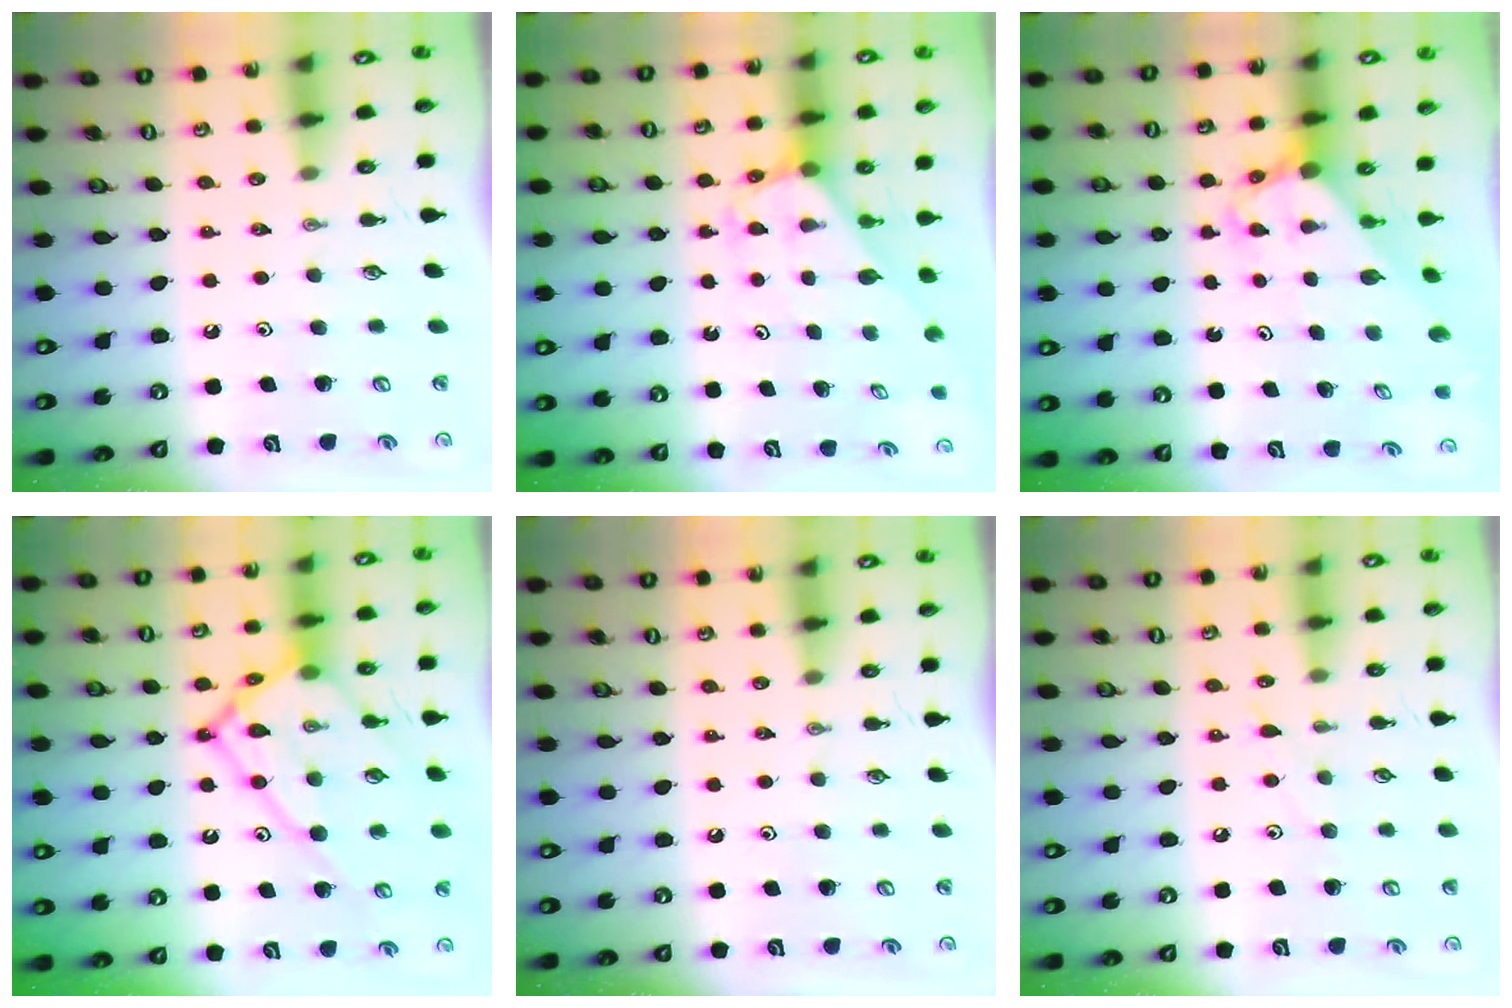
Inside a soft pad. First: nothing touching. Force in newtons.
{"total": 2.4, "press": 2.4, "slide": 0.2}
{"total": 3.1, "press": 3.1, "slide": 0.2}
{"total": 18.8, "press": 18.7, "slide": 2.1}
{"total": 0.0}
{"total": 4.3, "press": 4.3, "slide": 0.5}